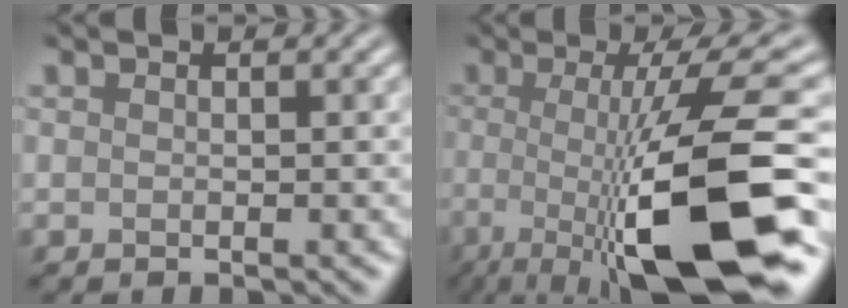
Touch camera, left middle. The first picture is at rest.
{"total": 13.2, "force": [-3.2, 3.2, 12.4], "torque": [-0.178, -0.007, -0.059]}